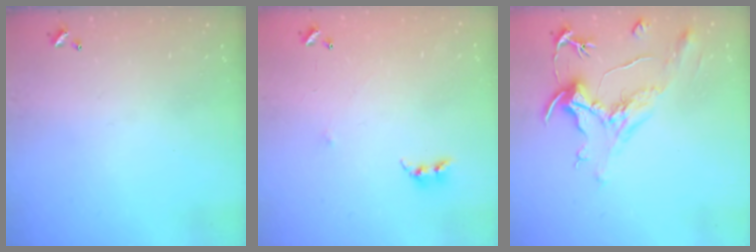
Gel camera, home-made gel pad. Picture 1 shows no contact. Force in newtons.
{"total": 4.4, "press": 4.4, "slide": 0.3}
{"total": 2.2, "press": 1.7, "slide": 1.4}